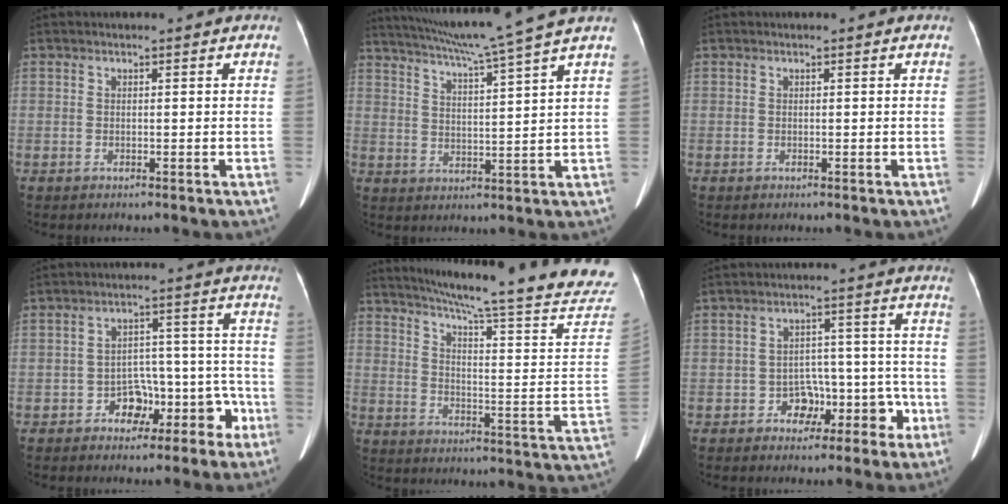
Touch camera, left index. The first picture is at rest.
{"total": 13.1, "force": [11.1, -2.9, 6.5], "torque": [-0.116, -0.014, 0.165]}
{"total": 0.0}
{"total": 7.1, "force": [-4.2, 4.8, 3.1], "torque": [-0.037, 0.050, -0.055]}
{"total": 28.5, "force": [24.8, 0.8, 14.1], "torque": [-0.207, -0.090, 0.303]}
{"total": 6.2, "force": [-3.1, 4.7, 2.7], "torque": [-0.027, 0.043, -0.038]}